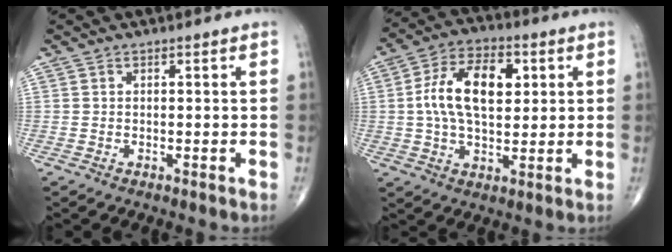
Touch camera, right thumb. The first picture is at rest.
{"total": 14.0, "force": [2.4, 7.8, 11.3], "torque": [-0.188, 0.010, 0.037]}